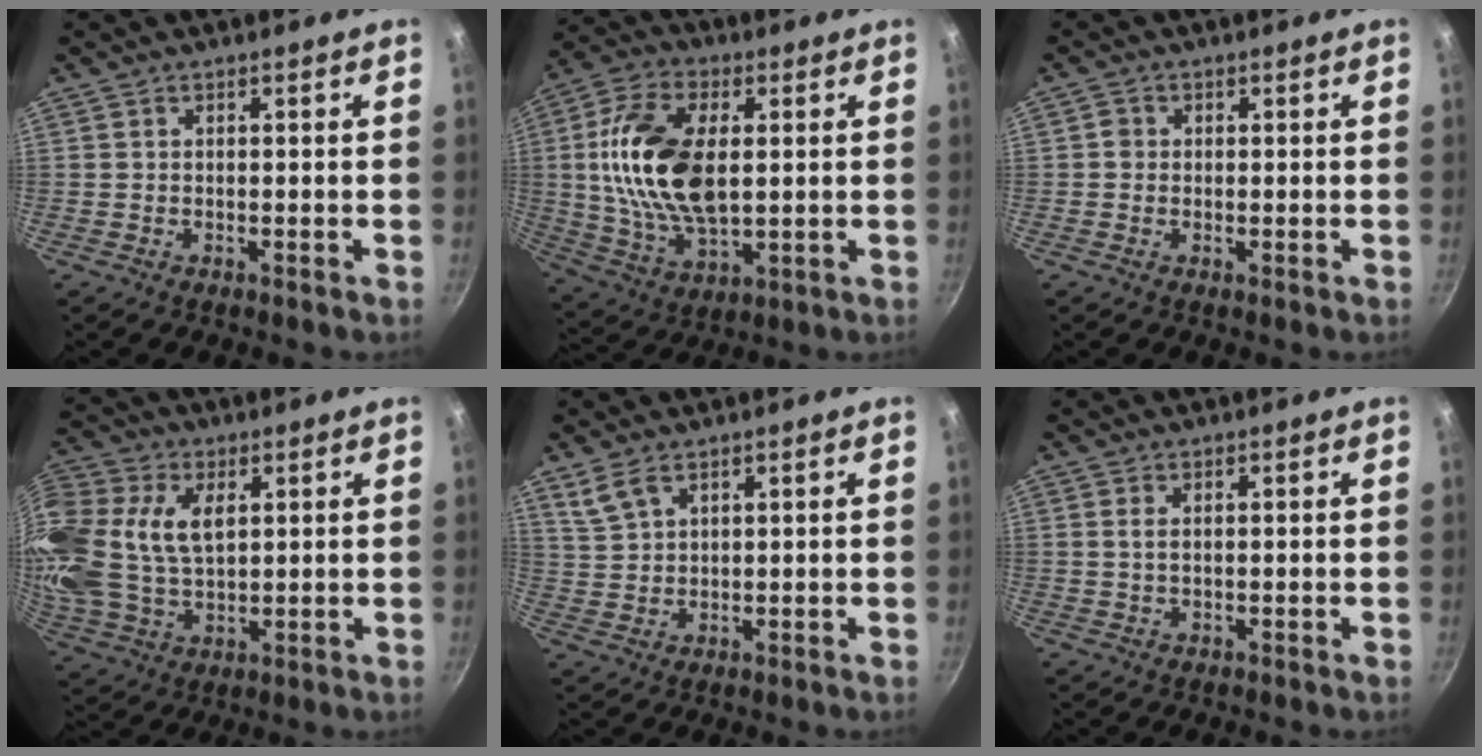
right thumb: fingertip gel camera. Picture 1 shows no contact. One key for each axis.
{"total": 18.7, "fx": 2.2, "fy": 10.3, "fz": 15.4, "tx": -0.287, "ty": -0.001, "tz": 0.040}
{"total": 1.5, "fx": 0.0, "fy": 1.4, "fz": 0.7, "tx": -0.010, "ty": 0.000, "tz": -0.006}
{"total": 22.1, "fx": 5.7, "fy": 14.7, "fz": 15.5, "tx": -0.362, "ty": 0.015, "tz": 0.109}
{"total": 4.6, "fx": 3.0, "fy": 2.3, "fz": 2.6, "tx": -0.048, "ty": -0.008, "tz": 0.067}
{"total": 1.3, "fx": 0.3, "fy": 0.7, "fz": 1.1, "tx": -0.021, "ty": 0.000, "tz": 0.005}